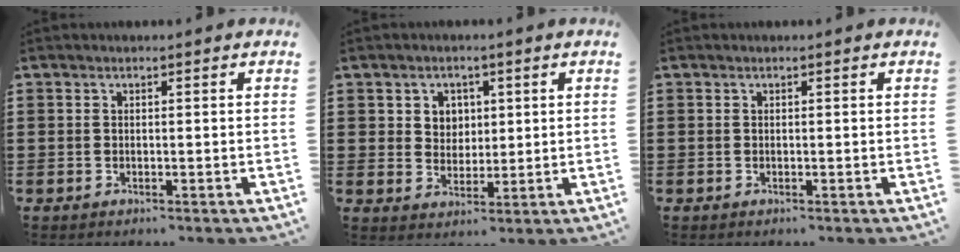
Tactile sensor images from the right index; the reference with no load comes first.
{"total": 3.6, "force": [1.5, 3.2, 0.6], "torque": [-0.020, 0.010, 0.024]}
{"total": 0.0}